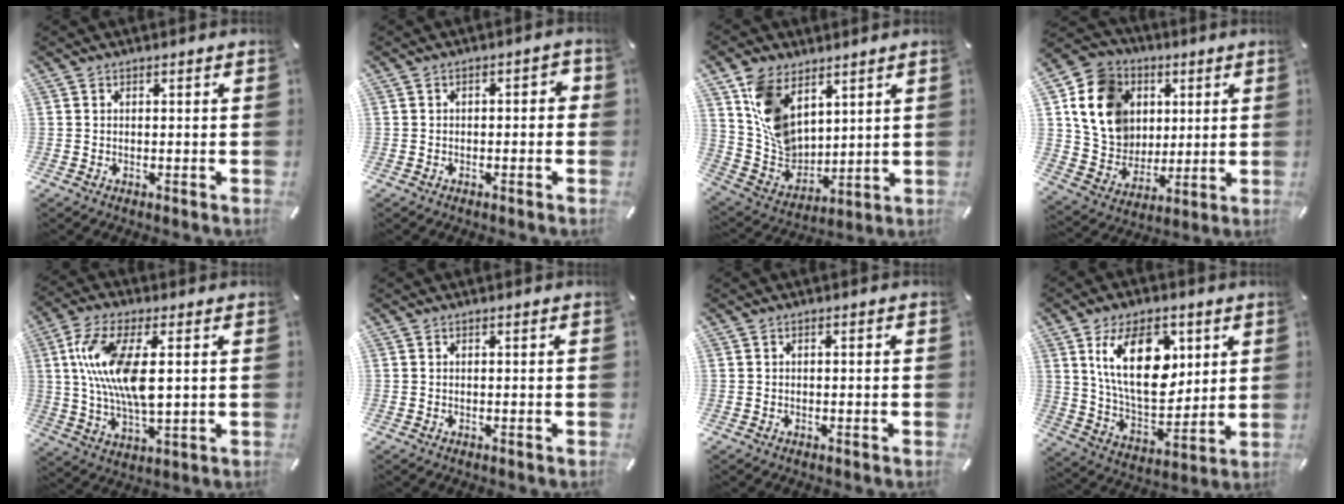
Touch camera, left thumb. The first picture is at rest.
{"total": 2.3, "force": [-1.2, 1.2, 1.6], "torque": [-0.027, 0.011, -0.025]}
{"total": 12.8, "force": [6.5, 9.1, 6.2], "torque": [-0.143, -0.032, 0.132]}
{"total": 15.1, "force": [3.4, 13.6, 5.6], "torque": [-0.115, 0.000, 0.071]}
{"total": 14.2, "force": [2.8, 5.8, 12.6], "torque": [-0.266, -0.012, 0.046]}
{"total": 0.0}
{"total": 0.5, "force": [-0.2, 0.4, 0.4], "torque": [-0.006, 0.001, -0.004]}
{"total": 18.8, "force": [7.1, 11.2, 13.3], "torque": [-0.250, -0.012, 0.121]}